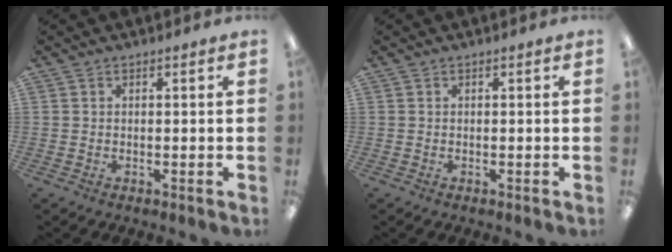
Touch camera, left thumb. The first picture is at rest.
{"total": 0.0}